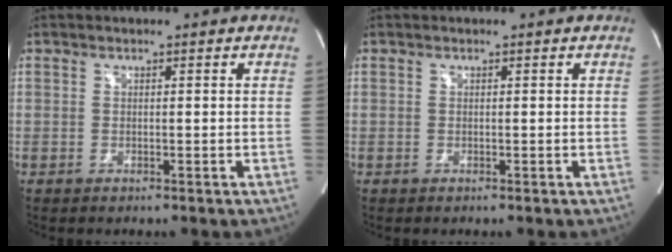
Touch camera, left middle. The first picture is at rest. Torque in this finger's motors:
{"motor_torque": [0.08, 0.08, -0.01, 0.00]}